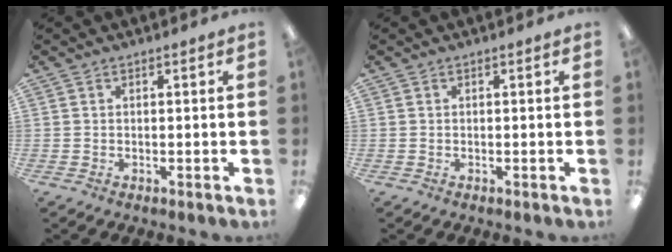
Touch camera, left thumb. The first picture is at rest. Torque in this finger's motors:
{"motor_torque": [0.00, 0.00, 0.01, 0.01, 0.00]}